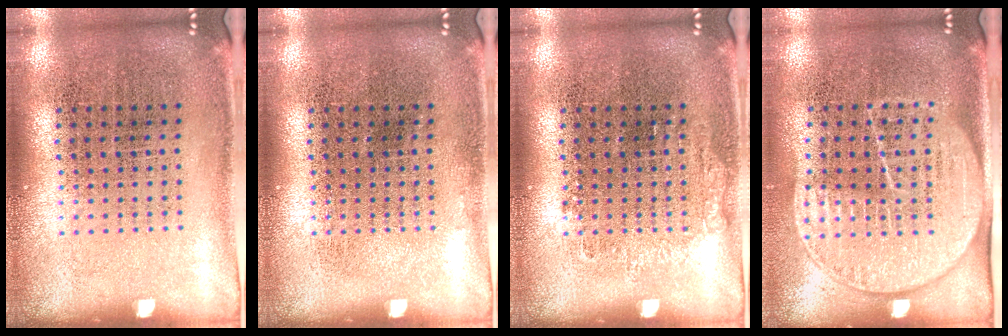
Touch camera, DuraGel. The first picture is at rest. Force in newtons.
{"total": 0.0}
{"total": 0.7, "press": 0.7, "slide": 0.2}
{"total": 1.8, "press": 1.5, "slide": 1.0}